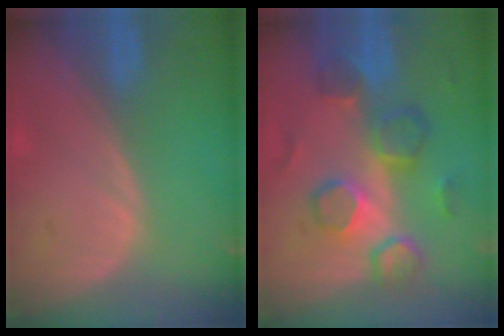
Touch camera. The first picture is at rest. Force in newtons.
{"total": 9.1, "press": 8.6, "slide": 3.0}